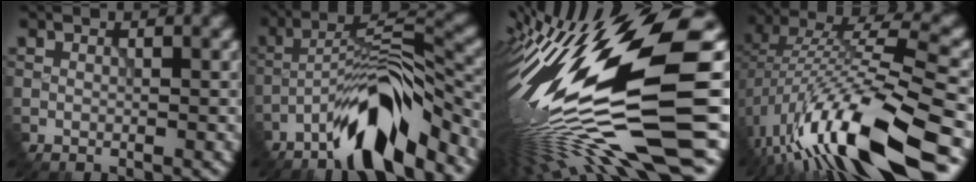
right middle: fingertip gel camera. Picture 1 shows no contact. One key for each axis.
{"total": 9.8, "fx": -6.4, "fy": 2.1, "fz": 7.1, "tx": -0.124, "ty": 0.018, "tz": -0.118}
{"total": 17.4, "fx": -2.3, "fy": 3.7, "fz": 16.9, "tx": -0.315, "ty": -0.001, "tz": -0.037}
{"total": 14.4, "fx": -6.9, "fy": 3.6, "fz": 12.0, "tx": -0.224, "ty": 0.020, "tz": -0.117}